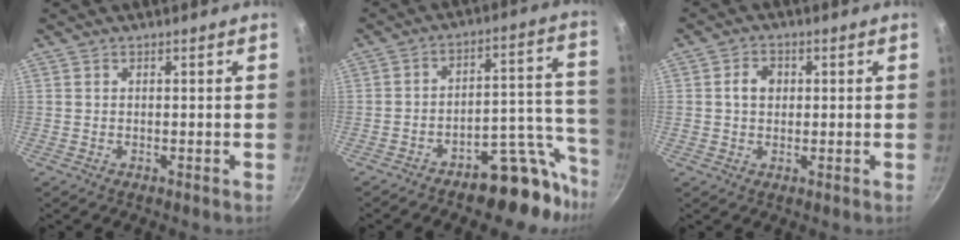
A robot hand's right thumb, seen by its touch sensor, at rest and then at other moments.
{"total": 13.7, "force": [-10.5, 5.8, 6.6], "torque": [-0.020, 0.110, -0.152]}
{"total": 4.1, "force": [0.5, 3.3, 2.4], "torque": [-0.024, 0.007, 0.005]}